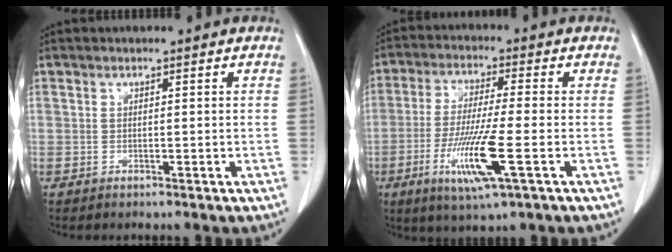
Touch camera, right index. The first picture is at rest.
{"total": 11.1, "force": [-3.9, 0.2, 10.4], "torque": [-0.208, -0.022, -0.074]}